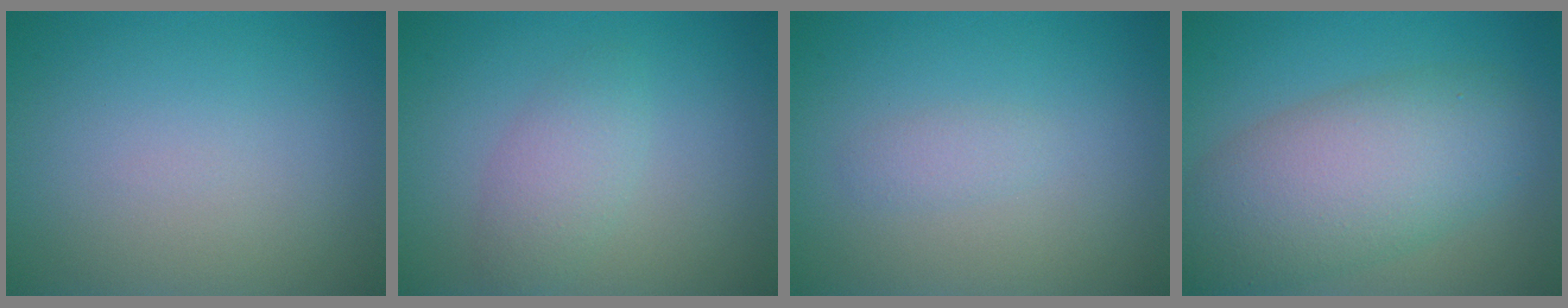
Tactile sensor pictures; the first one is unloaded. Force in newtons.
{"total": 2.4, "press": 2.4, "slide": 0.1}
{"total": 1.0, "press": 1.0, "slide": 0.0}
{"total": 8.1, "press": 8.1, "slide": 0.6}